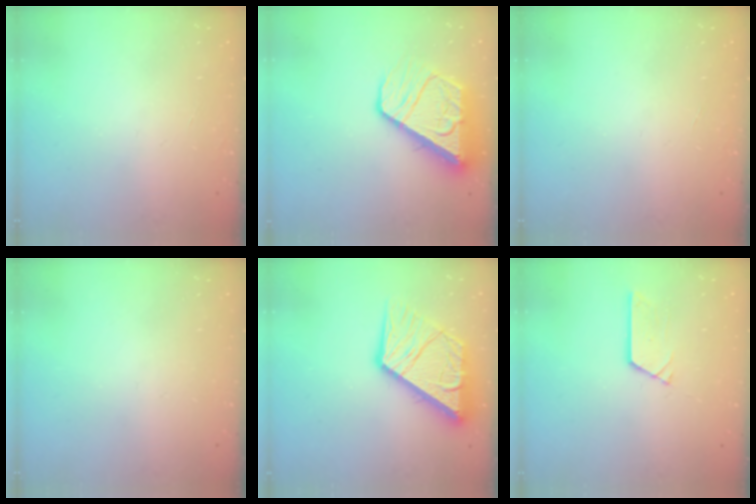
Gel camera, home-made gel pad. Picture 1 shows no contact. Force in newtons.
{"total": 12.5, "press": 12.5, "slide": 1.4}
{"total": 0.0}
{"total": 0.0}
{"total": 16.7, "press": 16.6, "slide": 1.9}
{"total": 2.7, "press": 2.7, "slide": 0.0}